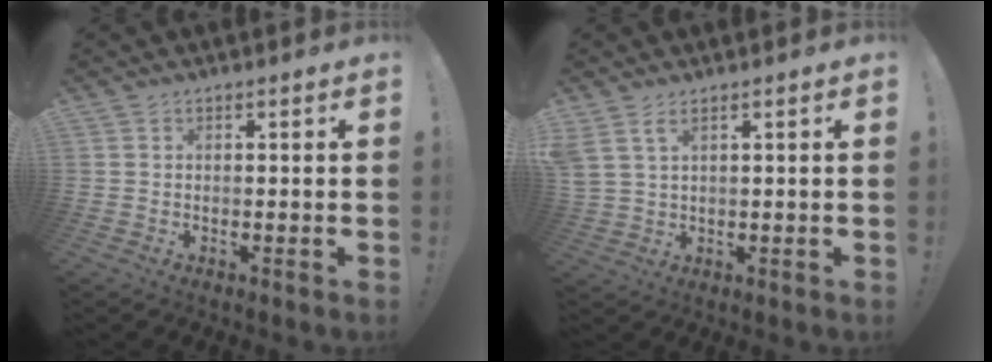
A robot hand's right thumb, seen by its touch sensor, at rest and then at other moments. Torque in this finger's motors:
{"motor_torque": [0.34, 0.35, 0.99, 0.31, 0.26]}